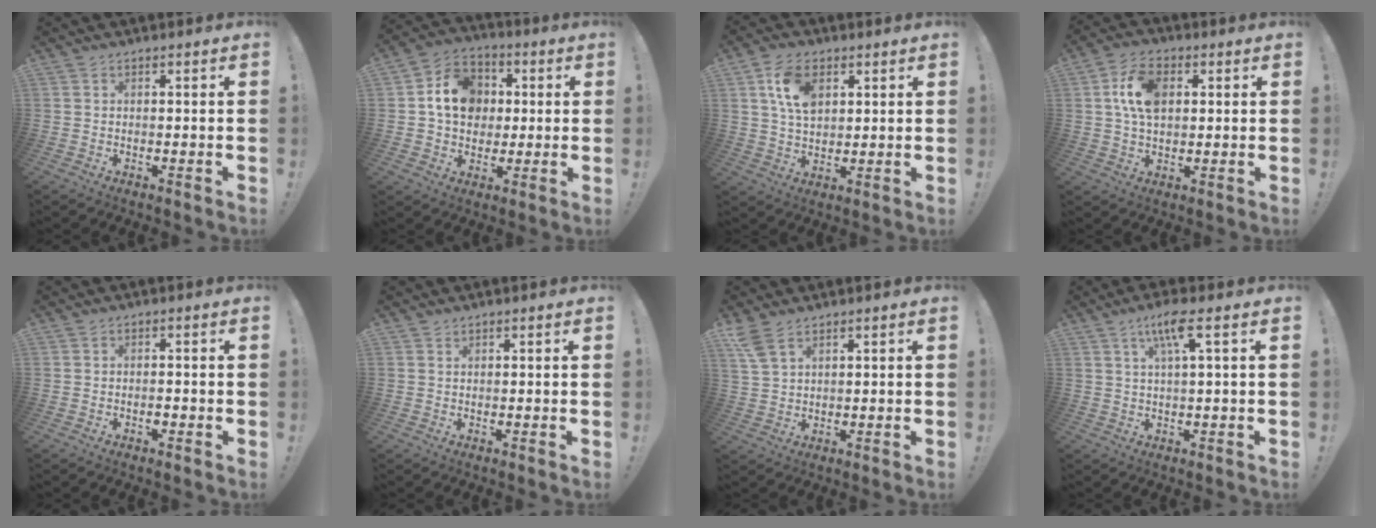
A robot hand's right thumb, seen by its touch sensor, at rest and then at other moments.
{"total": 13.5, "force": [2.0, 11.3, 7.0], "torque": [-0.103, 0.012, 0.048]}
{"total": 10.4, "force": [4.1, 6.7, 6.8], "torque": [-0.115, -0.003, 0.075]}
{"total": 11.1, "force": [2.6, 7.1, 8.2], "torque": [-0.161, 0.013, 0.050]}
{"total": 1.2, "force": [-0.9, 0.5, 0.7], "torque": [-0.018, 0.004, -0.012]}
{"total": 0.6, "force": [0.5, 0.2, 0.2], "torque": [-0.003, -0.001, 0.011]}
{"total": 6.0, "force": [3.9, 2.4, 3.9], "torque": [-0.078, -0.013, 0.077]}
{"total": 7.5, "force": [2.9, 0.7, 6.9], "torque": [-0.126, 0.000, 0.043]}